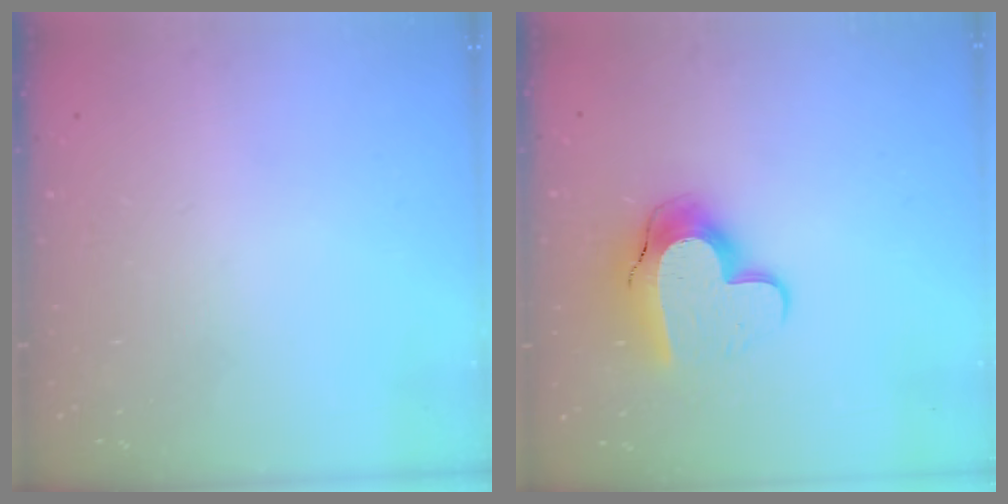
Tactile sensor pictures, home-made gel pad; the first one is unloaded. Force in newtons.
{"total": 13.7, "press": 13.6, "slide": 1.0}